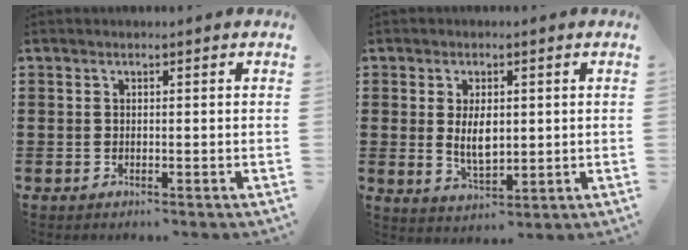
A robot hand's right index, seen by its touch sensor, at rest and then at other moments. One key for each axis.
{"total": 5.3, "fx": 0.5, "fy": 2.6, "fz": 4.6, "tx": -0.092, "ty": -0.001, "tz": 0.005}